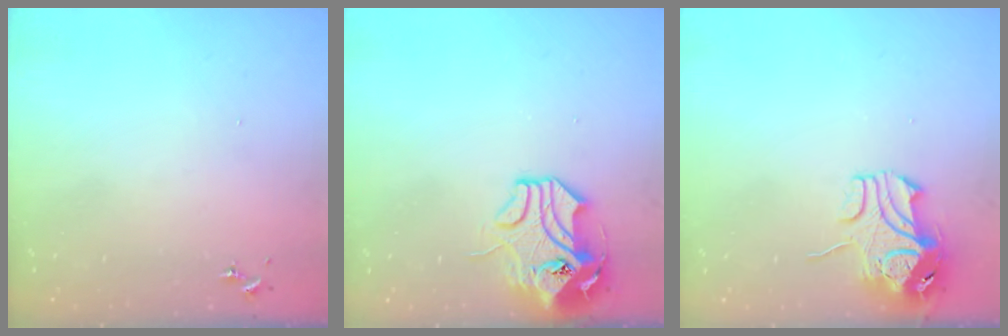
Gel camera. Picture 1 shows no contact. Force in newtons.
{"total": 10.6, "press": 10.5, "slide": 1.6}
{"total": 9.8, "press": 9.6, "slide": 1.5}